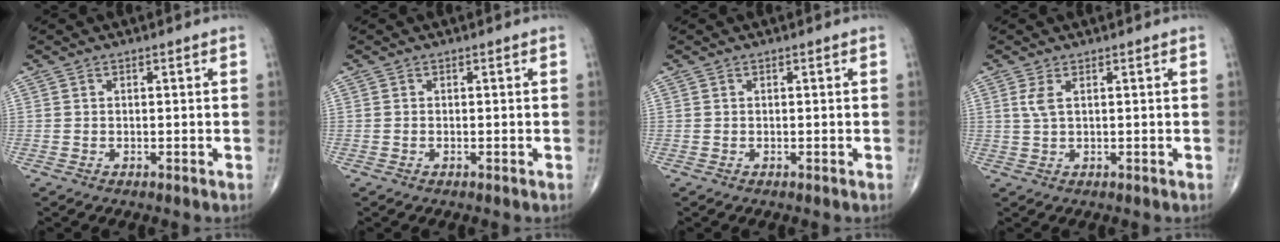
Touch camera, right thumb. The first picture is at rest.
{"total": 0.0}
{"total": 0.0}
{"total": 2.2, "force": [0.8, 0.7, 2.0], "torque": [-0.054, 0.004, 0.023]}